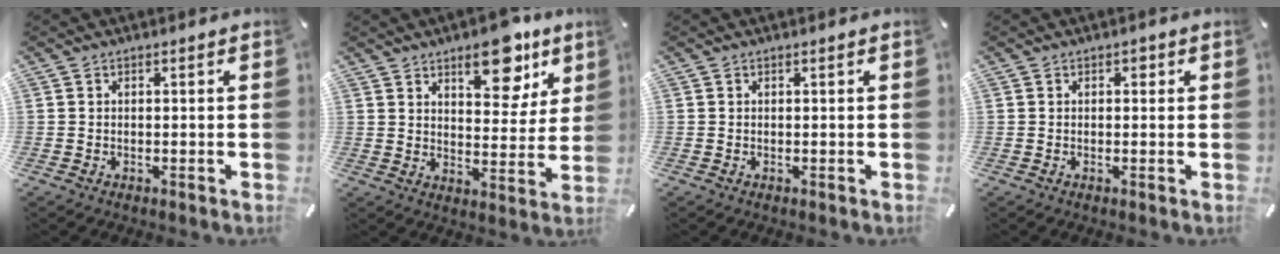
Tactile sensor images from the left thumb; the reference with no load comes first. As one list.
[{"total": 13.4, "force": [8.8, 6.5, 7.8], "torque": [-0.080, -0.054, 0.144]}, {"total": 0.0}, {"total": 1.1, "force": [0.3, 0.9, 0.5], "torque": [-0.003, 0.003, 0.001]}]